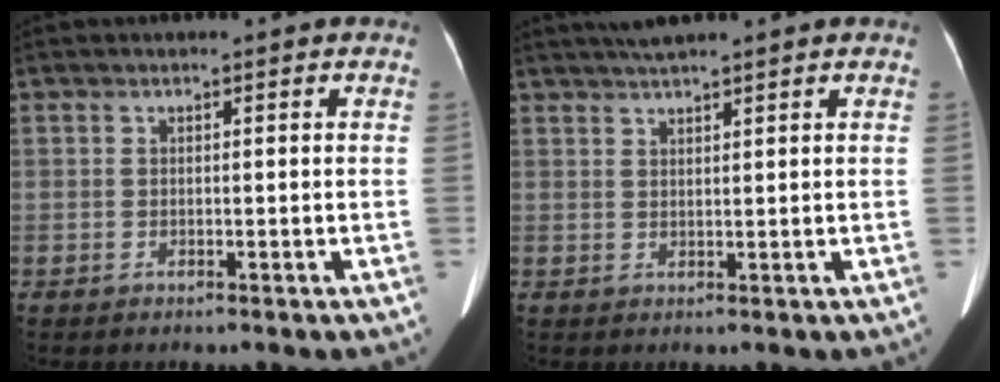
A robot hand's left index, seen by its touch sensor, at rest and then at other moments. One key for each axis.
{"total": 3.5, "fx": 3.0, "fy": -0.2, "fz": 1.9, "tx": -0.036, "ty": 0.020, "tz": 0.053}